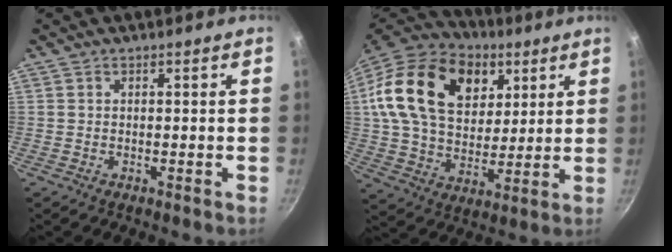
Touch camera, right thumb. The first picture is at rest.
{"total": 27.3, "force": [10.0, 18.4, 17.4], "torque": [-0.300, -0.004, 0.172]}